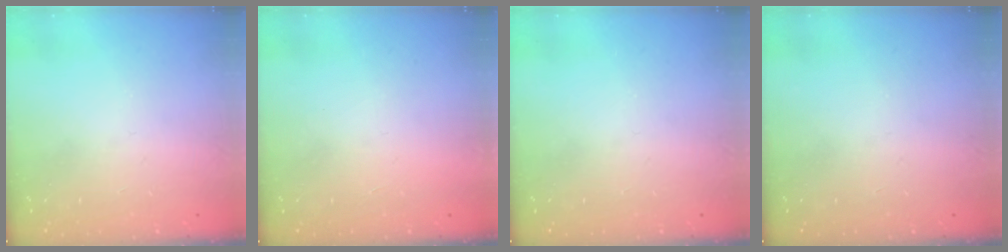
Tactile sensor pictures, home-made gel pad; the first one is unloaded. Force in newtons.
{"total": 1.5, "press": 1.5, "slide": 0.1}
{"total": 0.0}
{"total": 0.0}